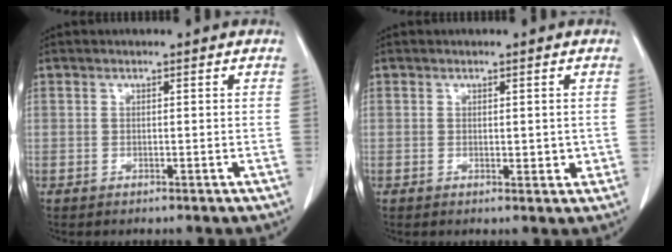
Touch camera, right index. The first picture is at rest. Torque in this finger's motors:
{"motor_torque": [0.02, 0.07, -0.01, 0.01]}